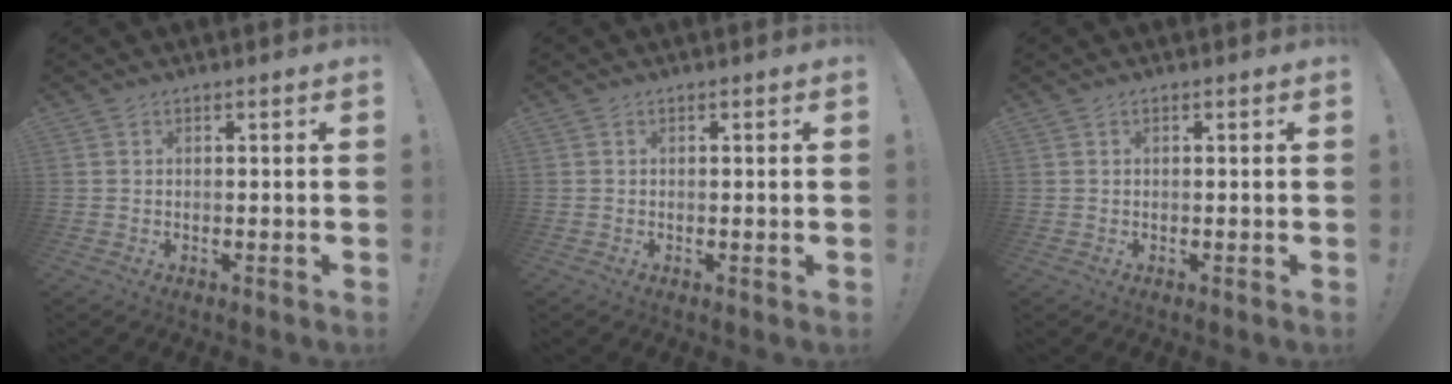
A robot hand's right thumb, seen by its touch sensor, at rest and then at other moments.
{"total": 0.5, "force": [0.0, 0.0, 0.5], "torque": [-0.007, -0.001, -0.001]}
{"total": 0.0}